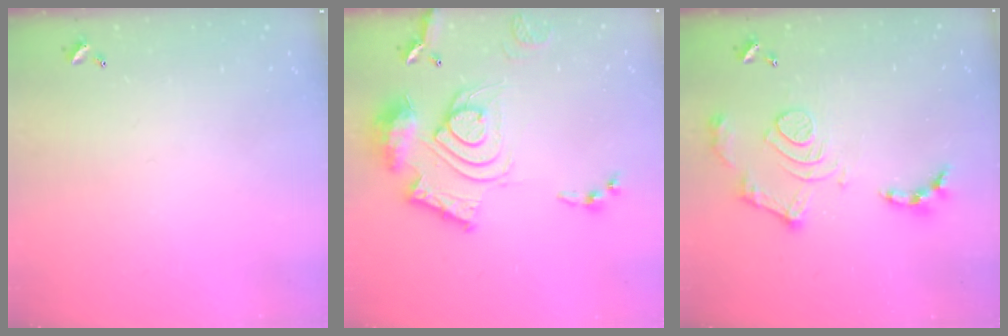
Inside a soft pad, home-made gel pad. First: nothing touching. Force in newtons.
{"total": 20.1, "press": 20.0, "slide": 1.9}
{"total": 13.2, "press": 13.2, "slide": 1.2}